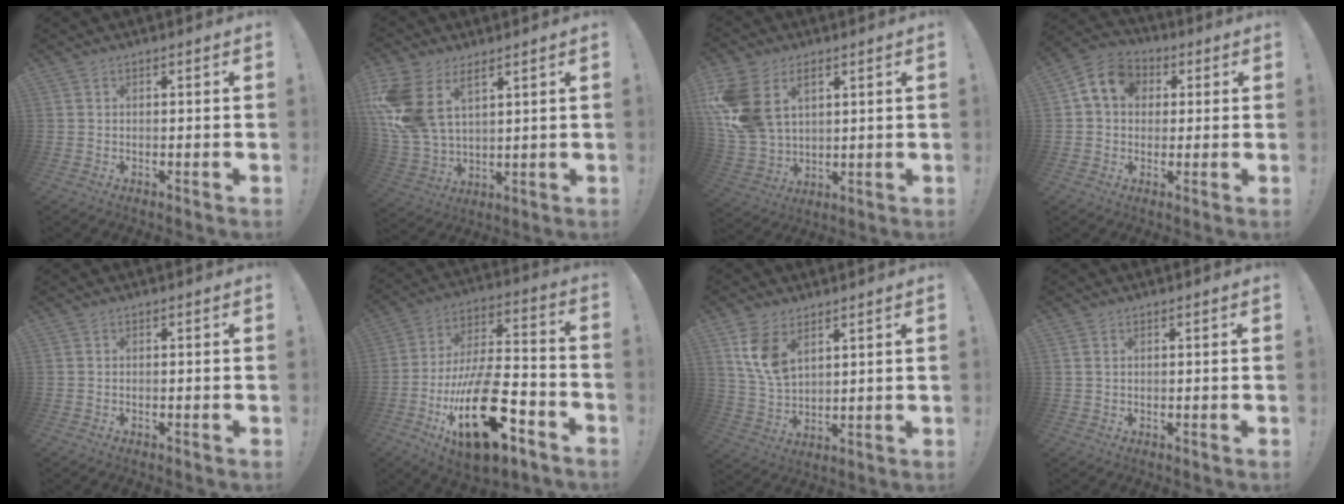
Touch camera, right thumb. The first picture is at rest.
{"total": 14.8, "force": [7.0, 9.3, 9.2], "torque": [-0.196, -0.037, 0.136]}
{"total": 16.0, "force": [6.2, 11.2, 9.6], "torque": [-0.198, -0.029, 0.121]}
{"total": 9.6, "force": [2.7, 7.8, 4.9], "torque": [-0.076, 0.006, 0.055]}
{"total": 0.0}
{"total": 26.6, "force": [-10.3, 11.7, 21.6], "torque": [-0.386, 0.062, -0.162]}
{"total": 9.3, "force": [5.2, 5.4, 5.6], "torque": [-0.103, -0.024, 0.101]}
{"total": 1.2, "force": [0.6, 0.8, 0.7], "torque": [-0.014, 0.002, 0.011]}